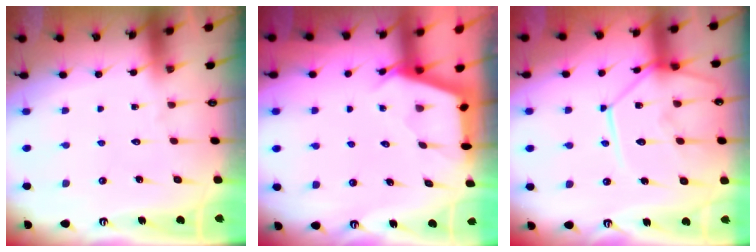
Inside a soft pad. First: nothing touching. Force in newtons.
{"total": 2.5, "press": 2.5, "slide": 0.3}
{"total": 15.0, "press": 14.9, "slide": 1.3}